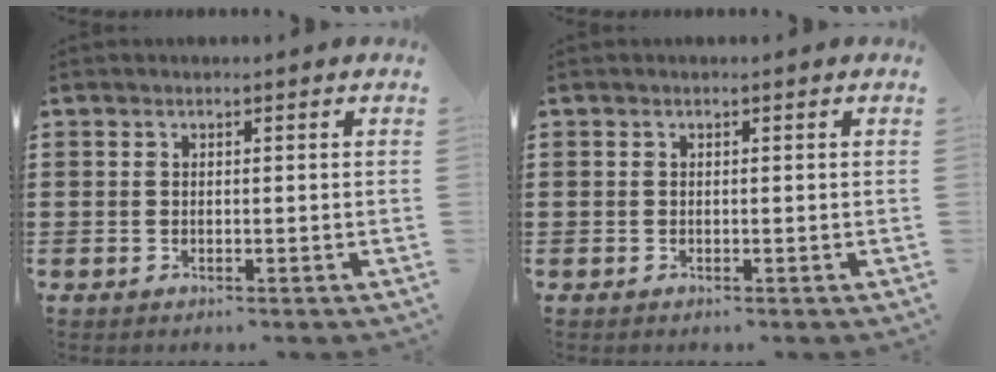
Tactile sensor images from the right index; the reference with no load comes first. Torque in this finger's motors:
{"motor_torque": [-0.67, 0.86, -1.05, -0.21]}